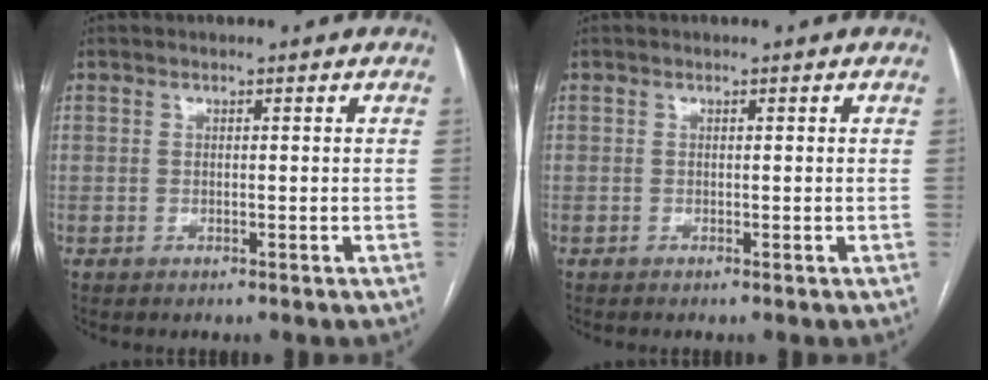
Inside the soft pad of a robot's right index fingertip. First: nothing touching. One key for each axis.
{"total": 0.0}